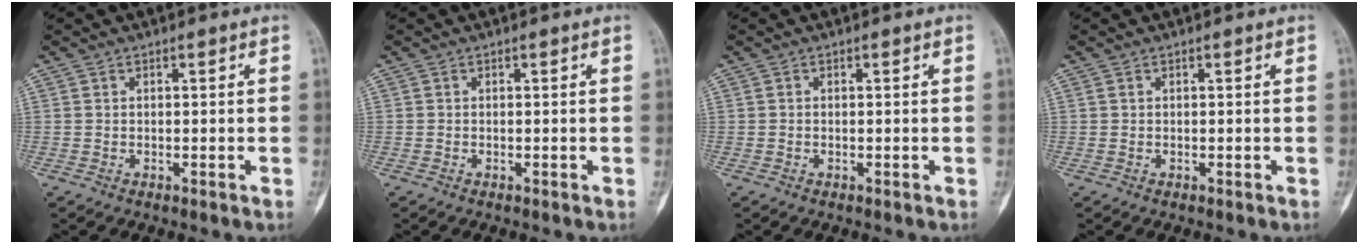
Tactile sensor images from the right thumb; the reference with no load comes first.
{"total": 0.0}
{"total": 0.0}
{"total": 0.0}